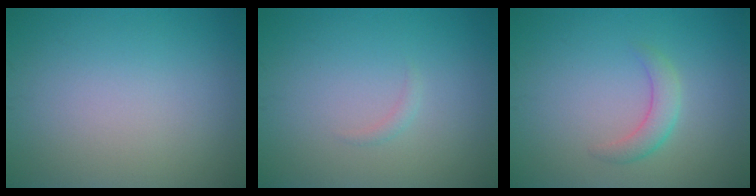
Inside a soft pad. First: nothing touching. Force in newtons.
{"total": 0.6, "press": 0.6, "slide": 0.1}
{"total": 2.2, "press": 2.2, "slide": 0.2}